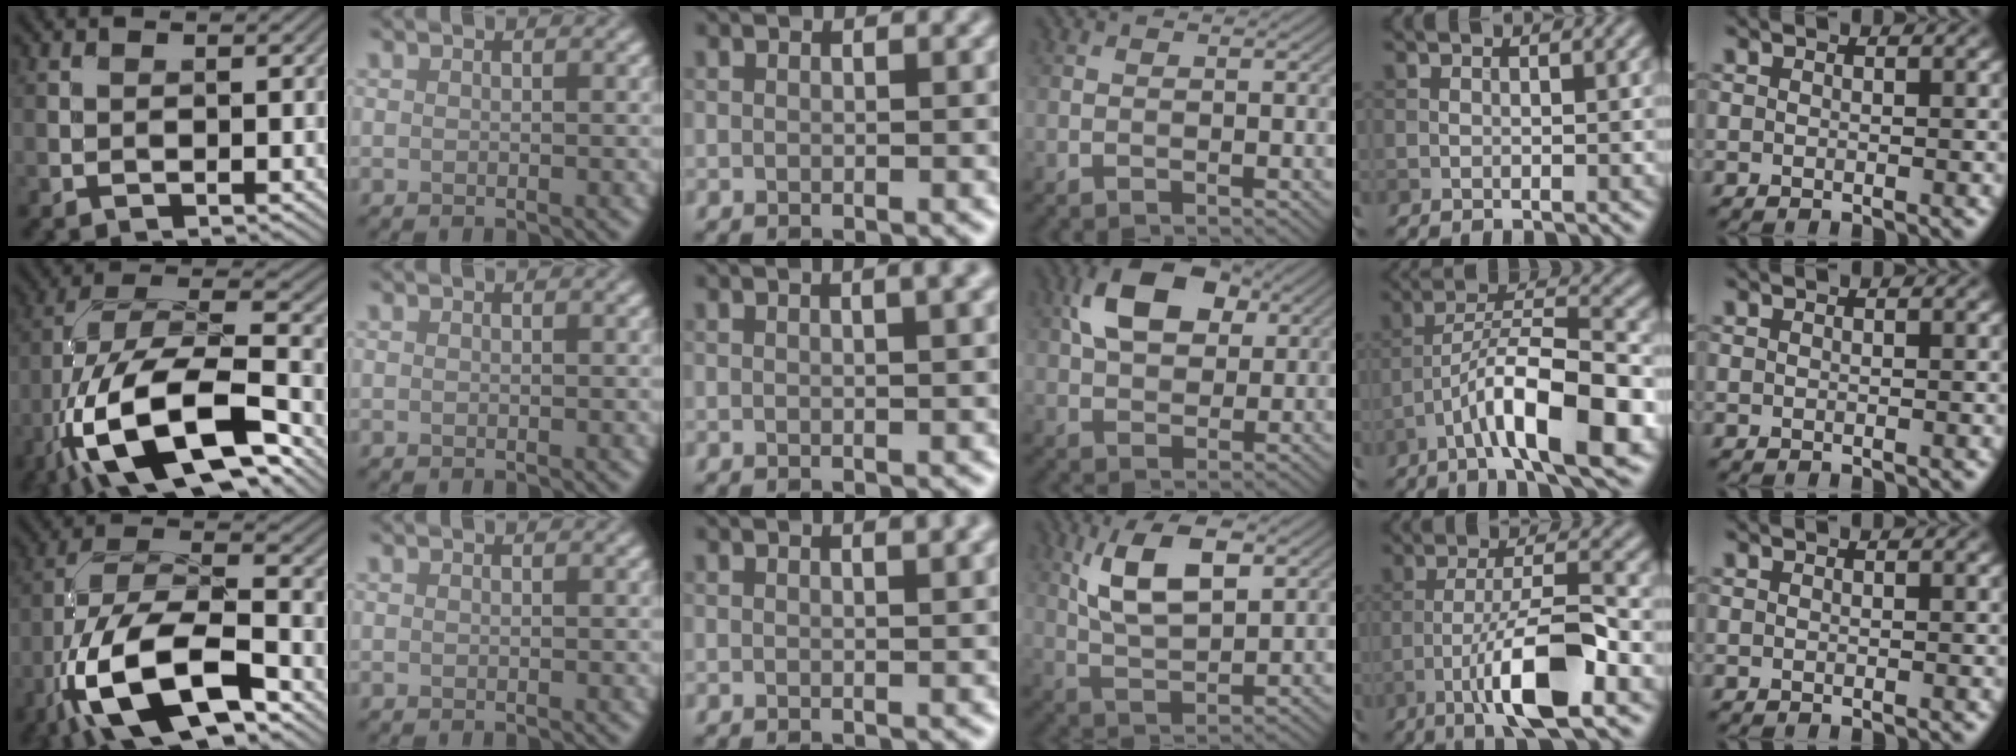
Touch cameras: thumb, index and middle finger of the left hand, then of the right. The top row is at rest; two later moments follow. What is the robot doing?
{"motion": "unscrew", "object": "medicine bottle"}